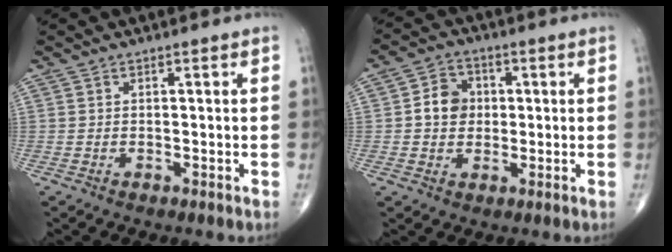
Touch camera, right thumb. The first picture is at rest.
{"total": 6.4, "force": [0.4, 5.4, 3.4], "torque": [-0.036, 0.010, 0.000]}